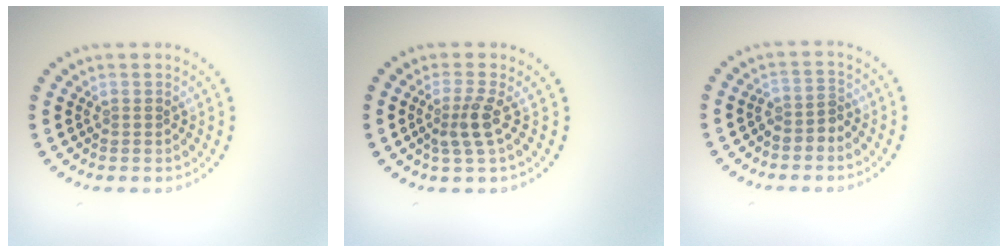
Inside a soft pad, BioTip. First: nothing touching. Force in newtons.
{"total": 2.3, "press": 1.8, "slide": 1.4}
{"total": 1.8, "press": 1.5, "slide": 1.1}